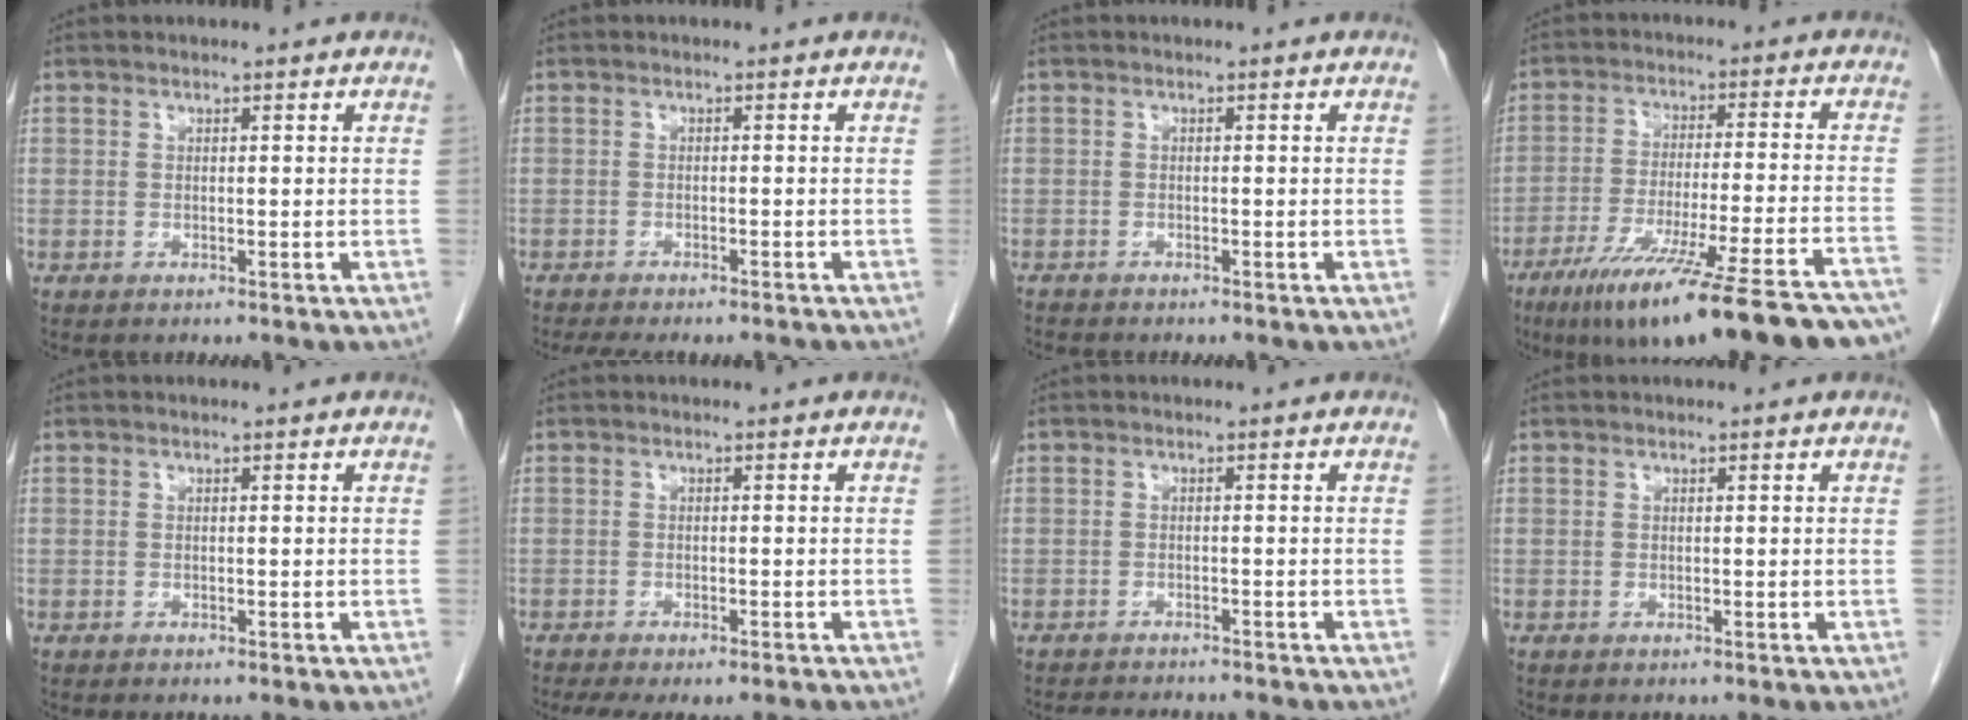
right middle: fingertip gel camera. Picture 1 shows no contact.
{"total": 9.3, "force": [-8.2, 1.9, 4.1], "torque": [-0.059, -0.013, -0.107]}
{"total": 1.2, "force": [-1.2, 0.0, 0.2], "torque": [-0.006, -0.004, -0.018]}
{"total": 24.3, "force": [-18.5, 1.0, 15.8], "torque": [-0.180, -0.037, -0.275]}
{"total": 0.0}
{"total": 8.8, "force": [-7.3, 2.2, 4.4], "torque": [-0.066, -0.011, -0.100]}
{"total": 6.5, "force": [-6.2, 0.8, 2.1], "torque": [-0.030, -0.011, -0.087]}
{"total": 0.0}